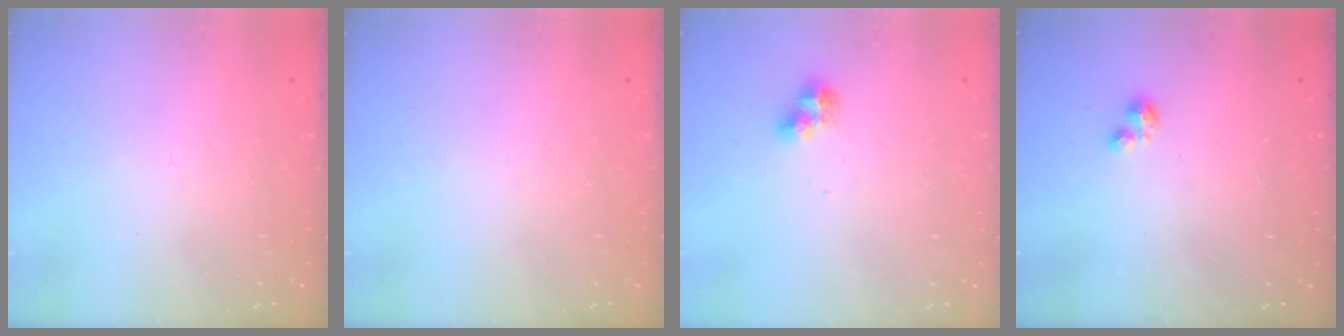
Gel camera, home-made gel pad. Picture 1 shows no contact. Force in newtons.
{"total": 0.0}
{"total": 7.8, "press": 7.7, "slide": 0.9}
{"total": 0.7, "press": 0.6, "slide": 0.2}